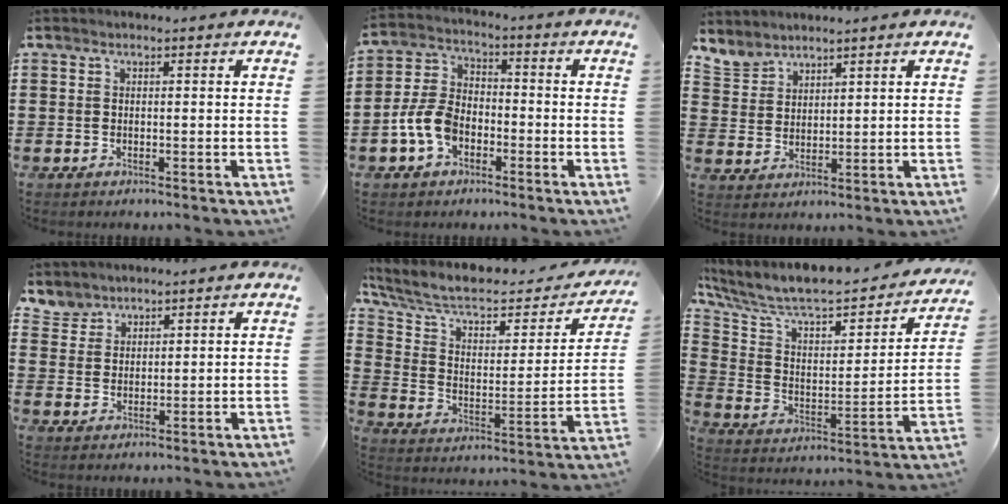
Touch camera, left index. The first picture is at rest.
{"total": 7.3, "force": [-3.0, 4.6, 4.8], "torque": [-0.133, 0.004, -0.067]}
{"total": 3.8, "force": [3.6, 1.3, 0.1], "torque": [-0.018, -0.010, 0.069]}
{"total": 3.2, "force": [2.8, 1.5, -0.2], "torque": [-0.011, -0.002, 0.055]}
{"total": 8.5, "force": [6.3, 2.8, 4.9], "torque": [-0.130, -0.040, 0.105]}
{"total": 8.2, "force": [6.8, 2.1, 4.2], "torque": [-0.115, -0.058, 0.111]}